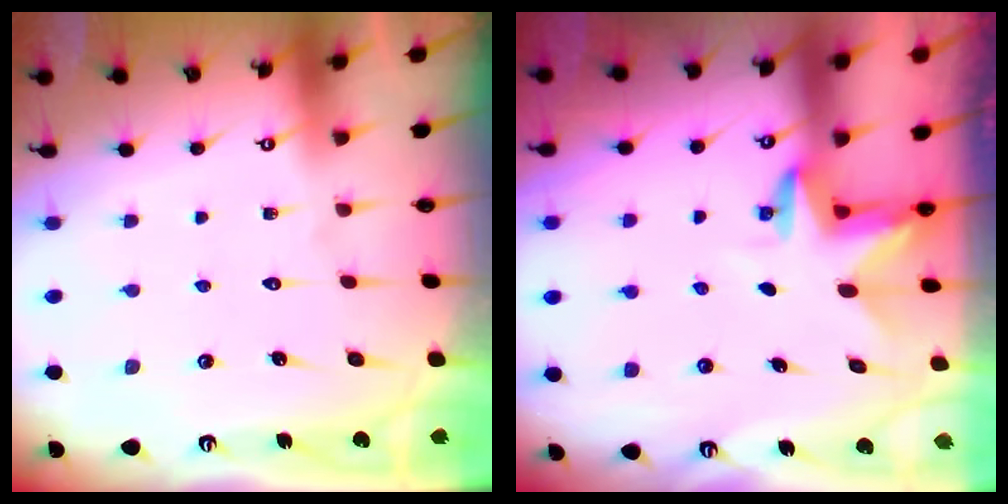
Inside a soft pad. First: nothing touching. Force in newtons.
{"total": 3.4, "press": 3.4, "slide": 0.1}